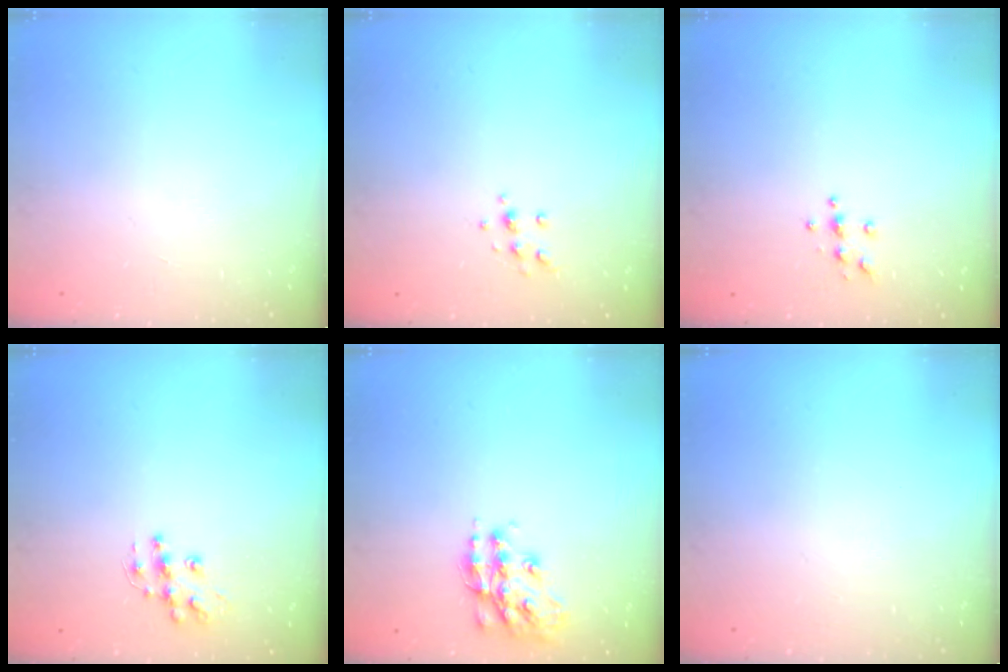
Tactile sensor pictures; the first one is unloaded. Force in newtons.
{"total": 6.2, "press": 6.2, "slide": 0.8}
{"total": 3.8, "press": 3.8, "slide": 0.4}
{"total": 9.8, "press": 9.8, "slide": 0.6}
{"total": 14.2, "press": 14.2, "slide": 0.9}
{"total": 0.0}